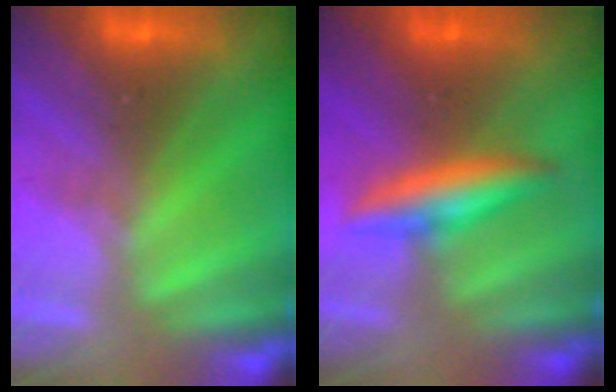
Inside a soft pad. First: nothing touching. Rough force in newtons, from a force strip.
{"total": 2.8}